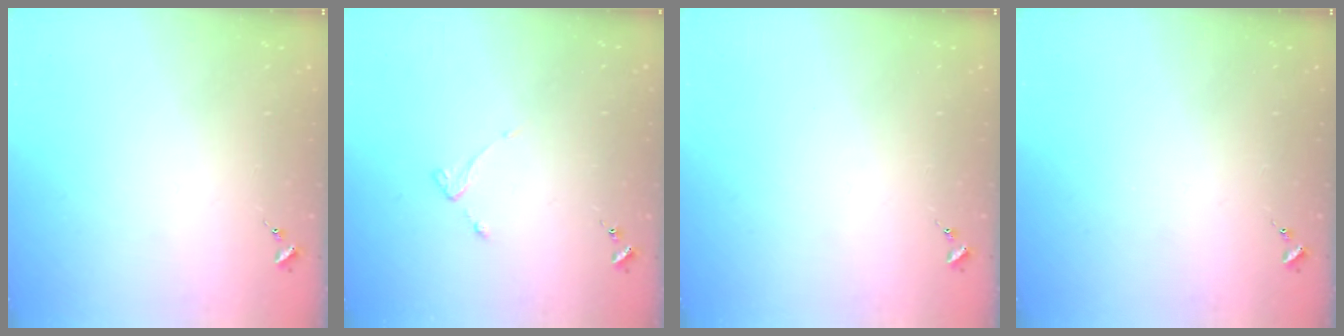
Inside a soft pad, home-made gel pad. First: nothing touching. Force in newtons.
{"total": 2.6, "press": 2.6, "slide": 0.5}
{"total": 0.0}
{"total": 0.0}